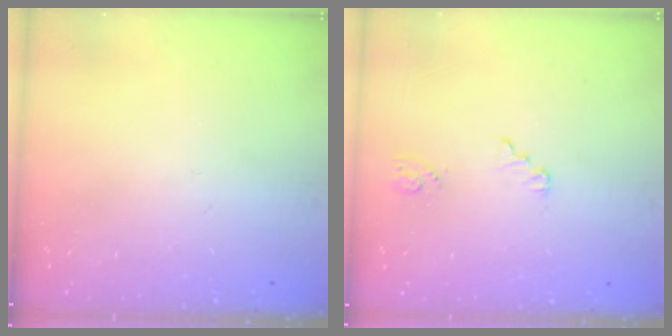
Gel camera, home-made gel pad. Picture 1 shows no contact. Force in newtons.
{"total": 2.7, "press": 2.7, "slide": 0.4}